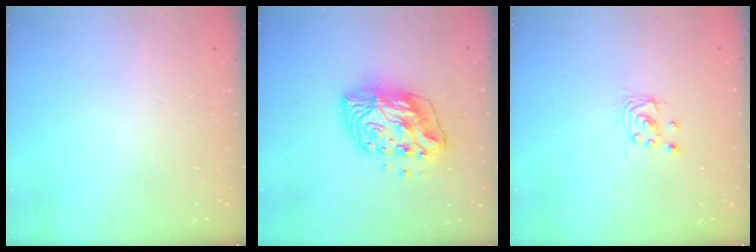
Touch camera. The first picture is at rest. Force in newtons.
{"total": 11.7, "press": 11.6, "slide": 1.3}
{"total": 2.7, "press": 2.7, "slide": 0.2}